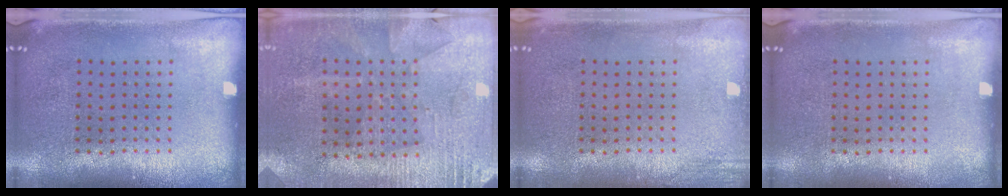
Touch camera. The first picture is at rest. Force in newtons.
{"total": 2.9, "press": 2.8, "slide": 0.8}
{"total": 1.4, "press": 1.4, "slide": 0.2}
{"total": 0.0}